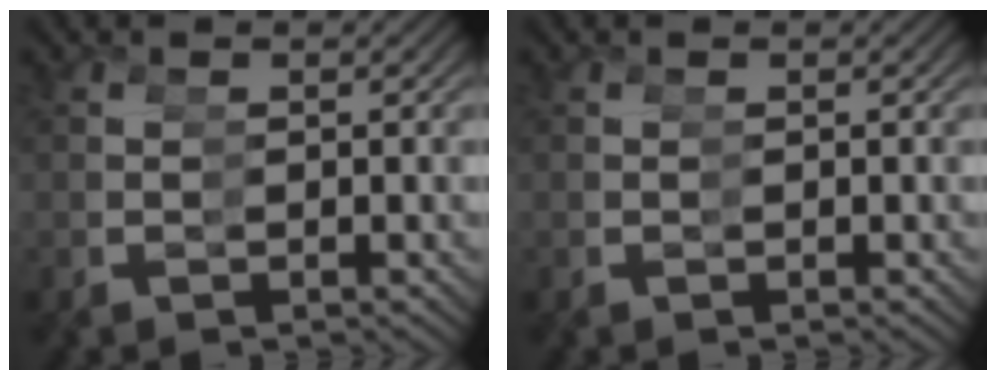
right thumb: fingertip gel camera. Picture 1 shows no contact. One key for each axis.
{"total": 0.0}